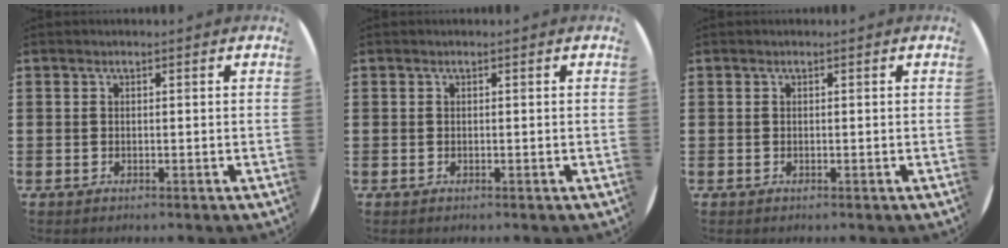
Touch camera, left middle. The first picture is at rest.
{"total": 0.0}
{"total": 0.0}